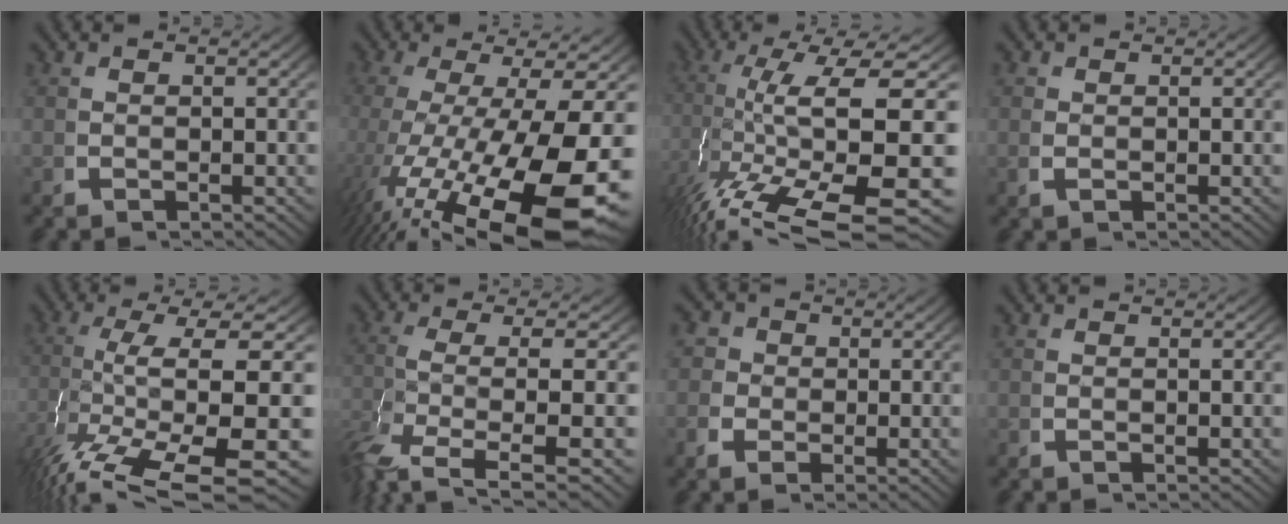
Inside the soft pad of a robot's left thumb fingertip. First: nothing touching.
{"total": 16.1, "force": [-3.4, 8.5, 13.2], "torque": [-0.258, -0.058, -0.008]}
{"total": 15.3, "force": [-2.5, 8.2, 12.6], "torque": [-0.270, -0.081, 0.017]}
{"total": 0.8, "force": [0.1, 0.7, 0.4], "torque": [-0.020, -0.011, 0.011]}
{"total": 13.2, "force": [-3.6, 6.6, 10.9], "torque": [-0.236, -0.067, -0.013]}
{"total": 7.5, "force": [-0.9, 2.8, 6.9], "torque": [-0.162, -0.021, 0.004]}
{"total": 3.0, "force": [0.2, 2.7, 1.3], "torque": [-0.027, -0.004, -0.005]}
{"total": 0.0}